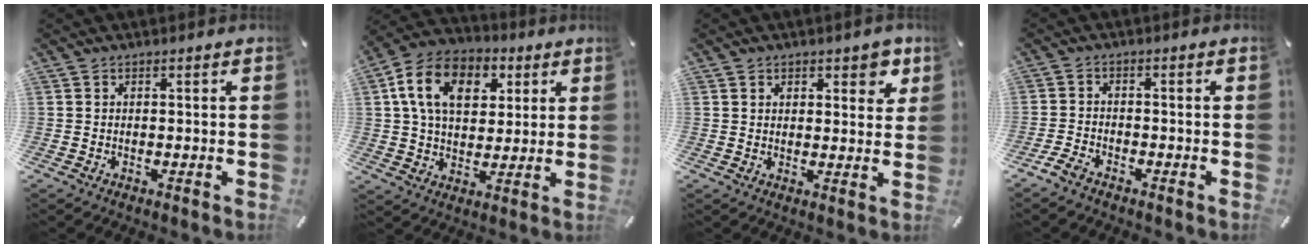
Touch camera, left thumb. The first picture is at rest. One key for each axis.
{"total": 14.4, "fx": 4.7, "fy": 10.3, "fz": 8.8, "tx": -0.169, "ty": 0.003, "tz": 0.086}
{"total": 4.9, "fx": 3.0, "fy": 2.9, "fz": 2.6, "tx": -0.018, "ty": -0.009, "tz": 0.046}
{"total": 3.0, "fx": -2.7, "fy": 1.1, "fz": 0.9, "tx": -0.030, "ty": 0.009, "tz": -0.055}